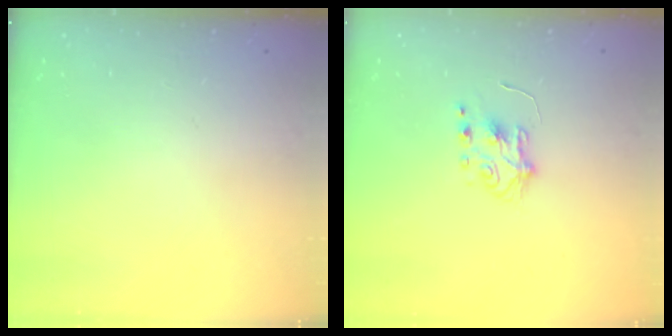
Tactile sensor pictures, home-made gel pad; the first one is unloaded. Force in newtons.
{"total": 5.8, "press": 5.8, "slide": 0.6}